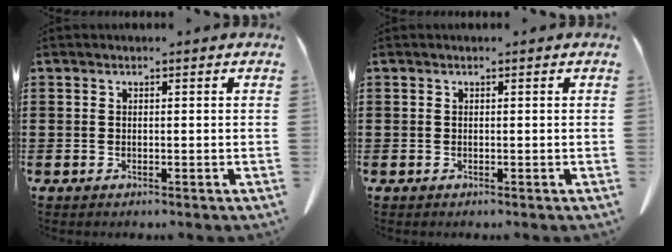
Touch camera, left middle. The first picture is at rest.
{"total": 0.0}